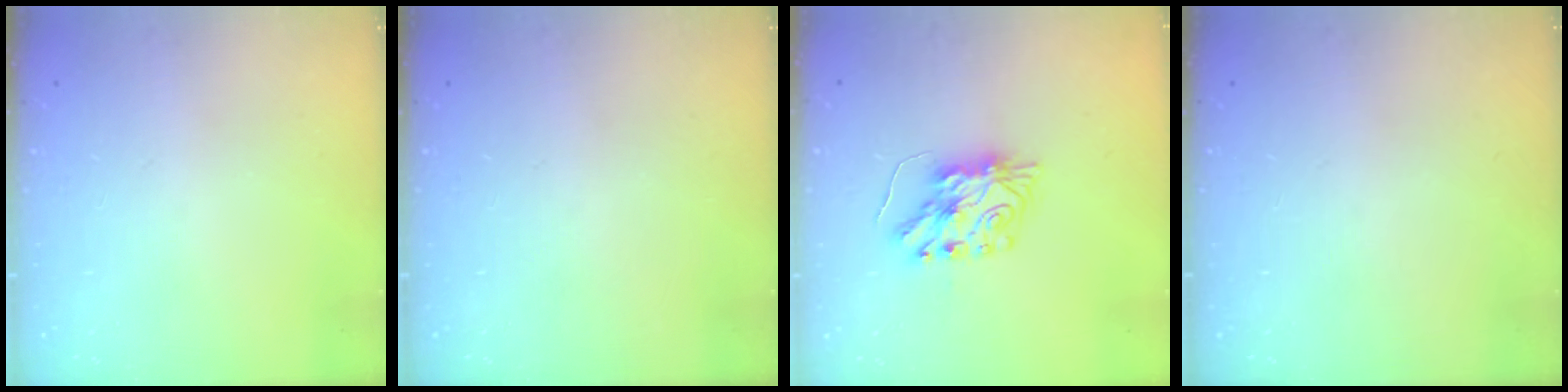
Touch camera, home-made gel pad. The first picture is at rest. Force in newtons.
{"total": 0.0}
{"total": 8.4, "press": 8.4, "slide": 0.5}
{"total": 0.0}